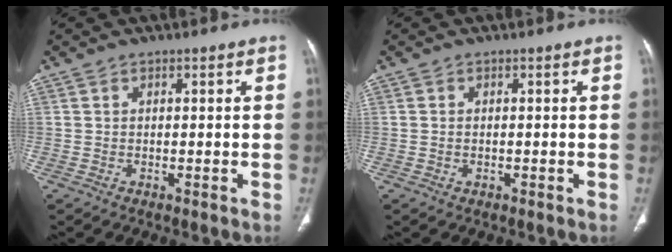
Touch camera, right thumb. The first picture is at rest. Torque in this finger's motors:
{"motor_torque": [-0.47, -0.19, -0.53, 0.12, -0.06]}